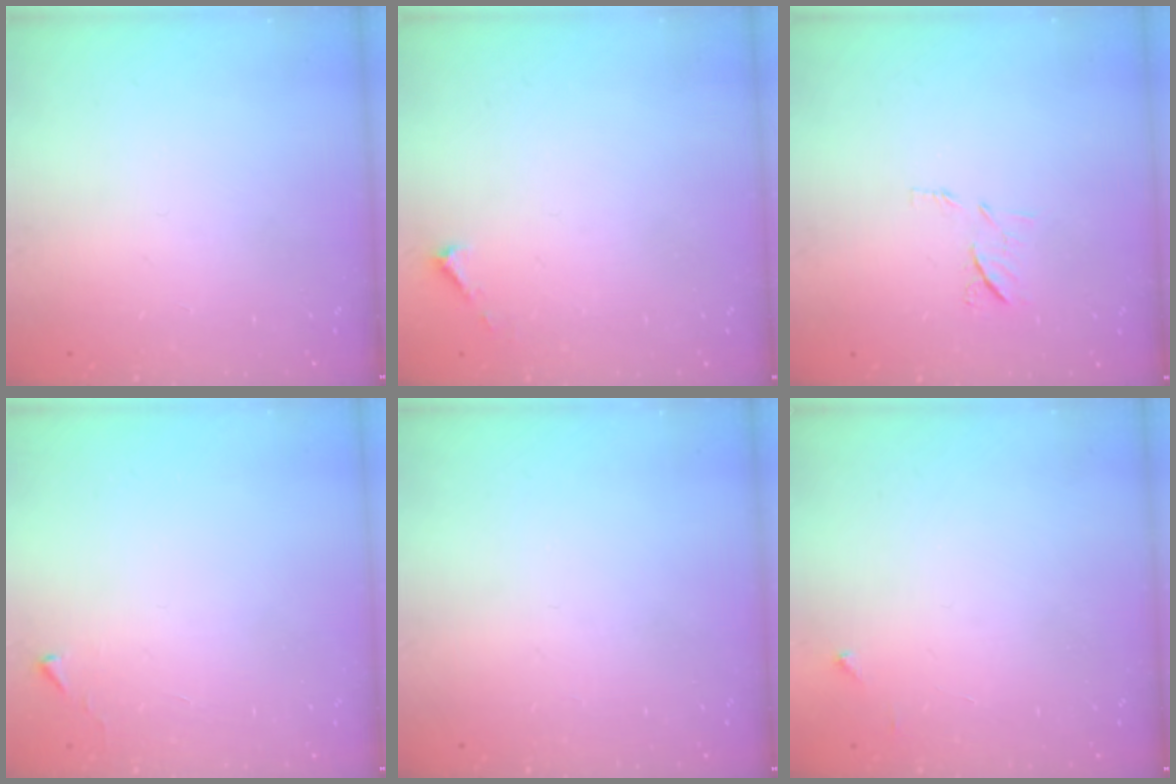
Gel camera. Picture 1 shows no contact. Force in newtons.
{"total": 2.1, "press": 2.1, "slide": 0.2}
{"total": 6.7, "press": 6.6, "slide": 1.0}
{"total": 2.7, "press": 2.6, "slide": 0.4}
{"total": 0.0}
{"total": 2.0, "press": 2.0, "slide": 0.2}